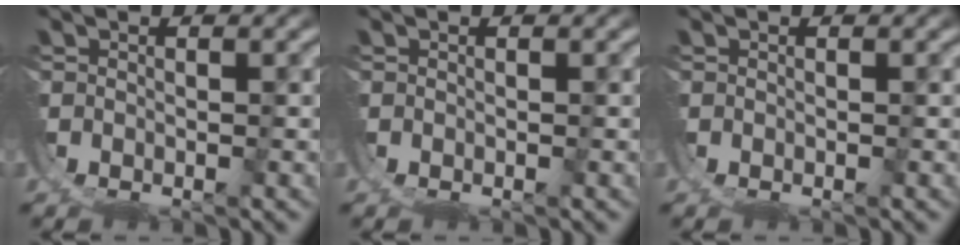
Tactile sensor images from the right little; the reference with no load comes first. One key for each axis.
{"total": 0.0}
{"total": 0.0}